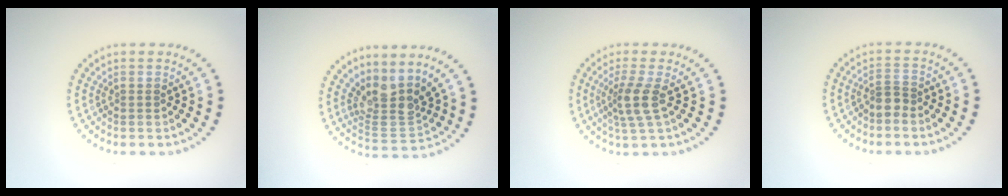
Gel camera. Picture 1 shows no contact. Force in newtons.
{"total": 3.7, "press": 2.6, "slide": 2.6}
{"total": 2.9, "press": 2.3, "slide": 1.8}
{"total": 1.2, "press": 0.9, "slide": 0.8}